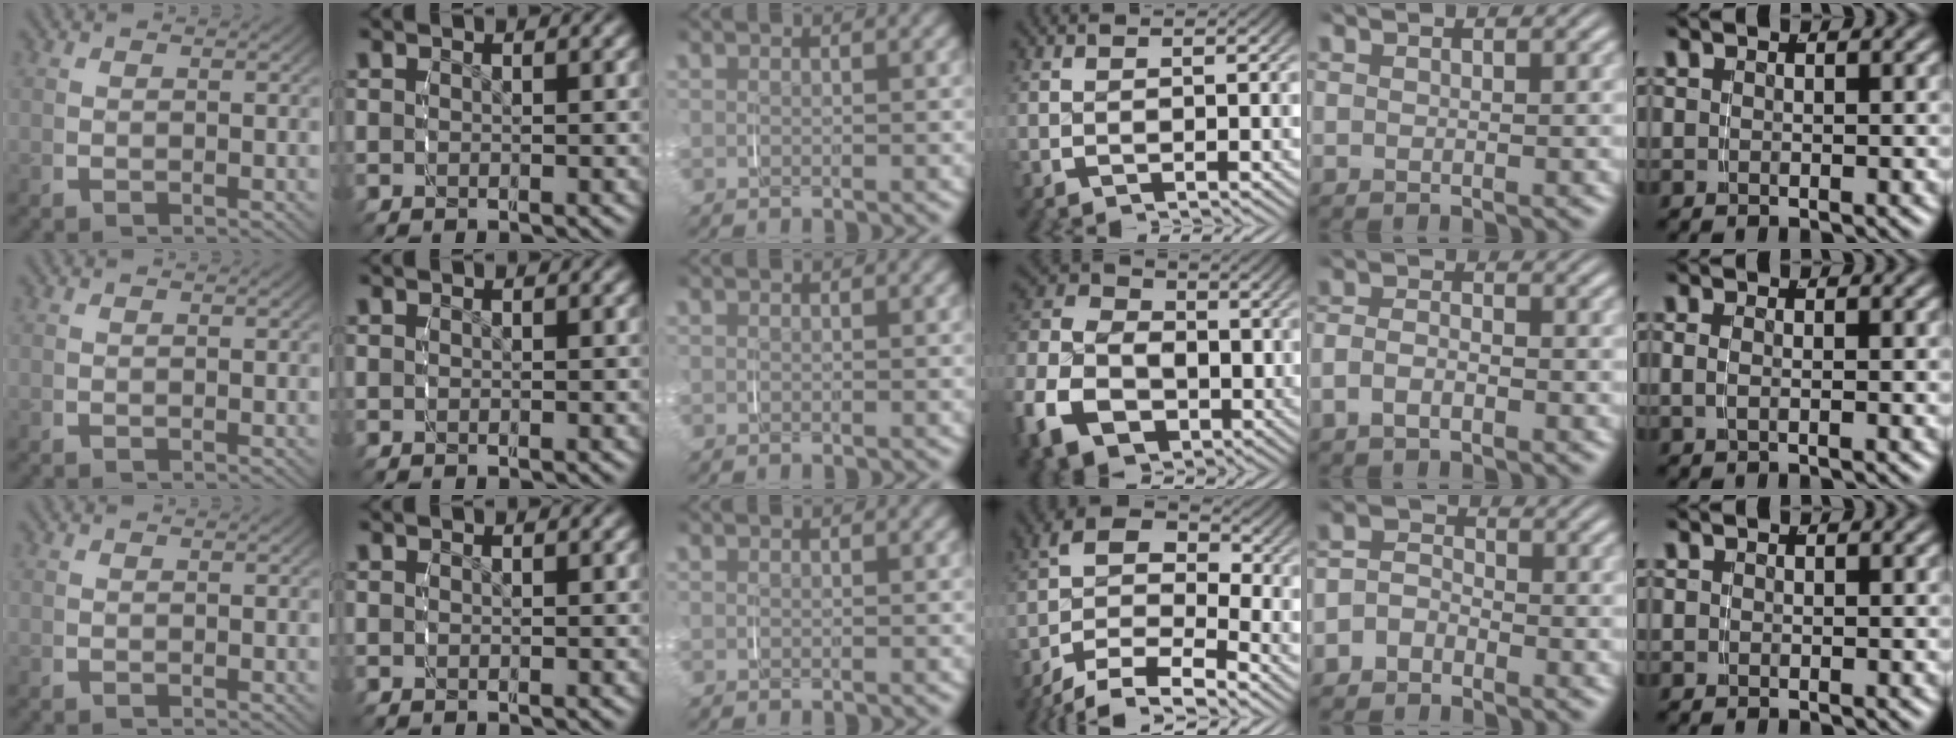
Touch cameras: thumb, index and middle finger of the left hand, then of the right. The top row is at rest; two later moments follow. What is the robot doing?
{"motion": "grasp_and_lifting", "object": "jacket"}